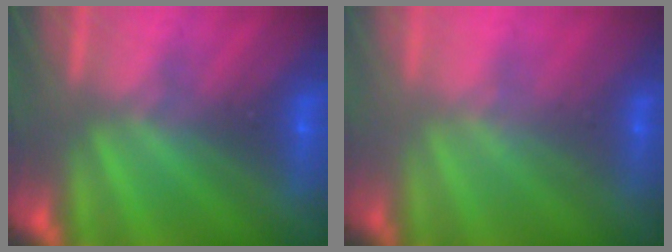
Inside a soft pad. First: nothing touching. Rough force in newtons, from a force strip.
{"total": 2.1}